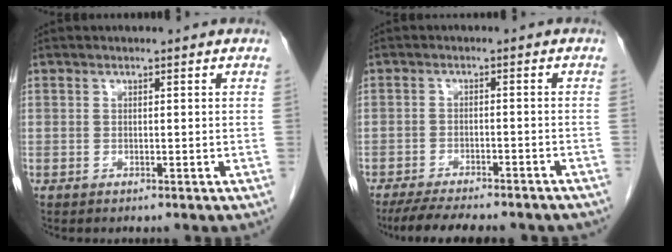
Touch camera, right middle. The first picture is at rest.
{"total": 13.6, "force": [-11.7, 2.9, 6.3], "torque": [-0.098, -0.011, -0.156]}